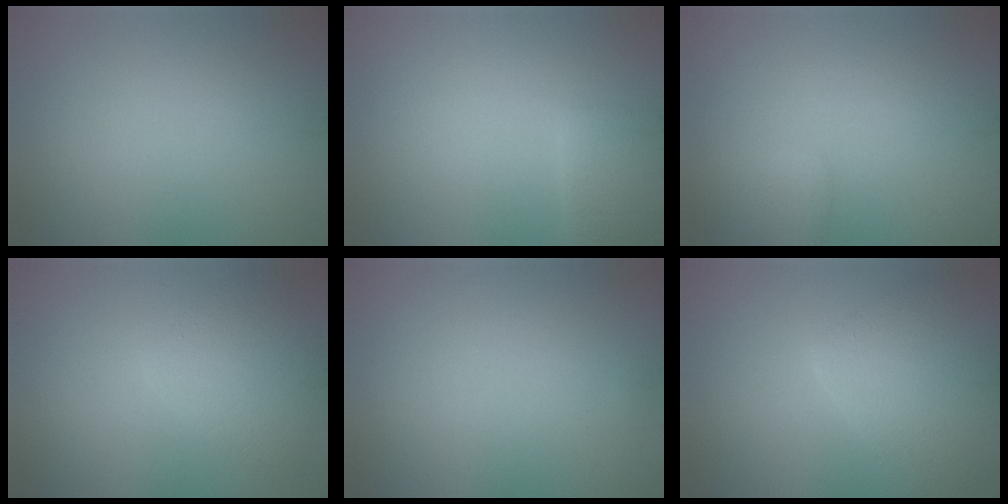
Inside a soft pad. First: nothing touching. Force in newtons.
{"total": 2.4, "press": 2.3, "slide": 0.2}
{"total": 1.6, "press": 1.6, "slide": 0.0}
{"total": 3.8, "press": 3.8, "slide": 0.2}
{"total": 0.0}
{"total": 5.6, "press": 5.6, "slide": 0.3}